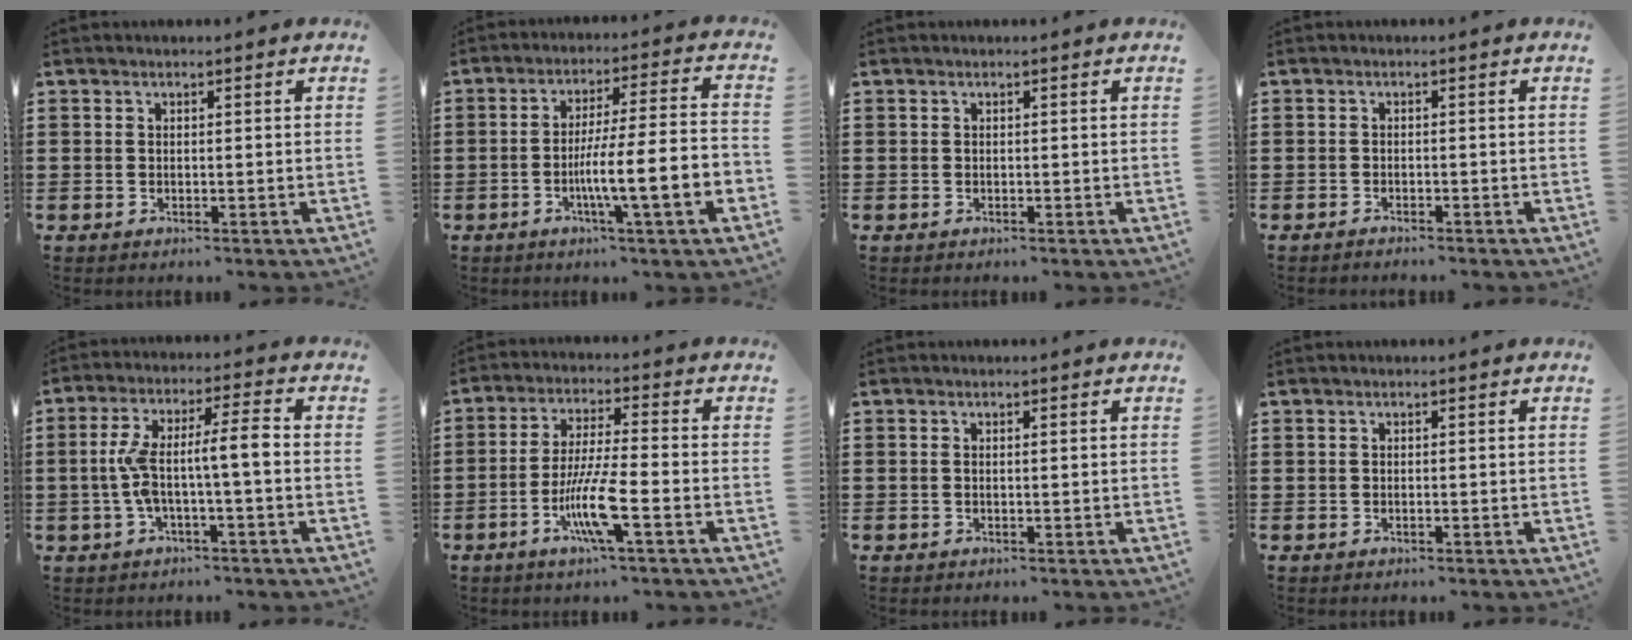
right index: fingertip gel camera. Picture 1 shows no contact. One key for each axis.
{"total": 10.1, "fx": -3.7, "fy": 0.5, "fz": 9.3, "tx": -0.148, "ty": -0.008, "tz": -0.069}
{"total": 0.0}
{"total": 1.0, "fx": -1.0, "fy": 0.0, "fz": 0.1, "tx": -0.004, "ty": 0.000, "tz": -0.020}
{"total": 8.2, "fx": -0.8, "fy": 1.2, "fz": 8.0, "tx": -0.159, "ty": -0.001, "tz": -0.023}
{"total": 9.0, "fx": -3.6, "fy": 0.9, "fz": 8.2, "tx": -0.174, "ty": -0.017, "tz": -0.072}
{"total": 0.5, "fx": 0.0, "fy": 0.0, "fz": 0.5, "tx": -0.011, "ty": -0.002, "tz": 0.001}
{"total": 0.0}